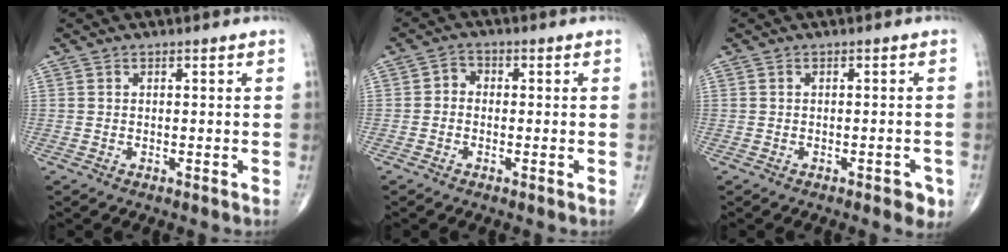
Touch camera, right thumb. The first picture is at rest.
{"total": 2.4, "force": [-0.4, 2.0, 1.2], "torque": [-0.006, 0.009, -0.019]}
{"total": 2.9, "force": [-1.6, 1.2, 2.1], "torque": [-0.016, 0.005, -0.017]}